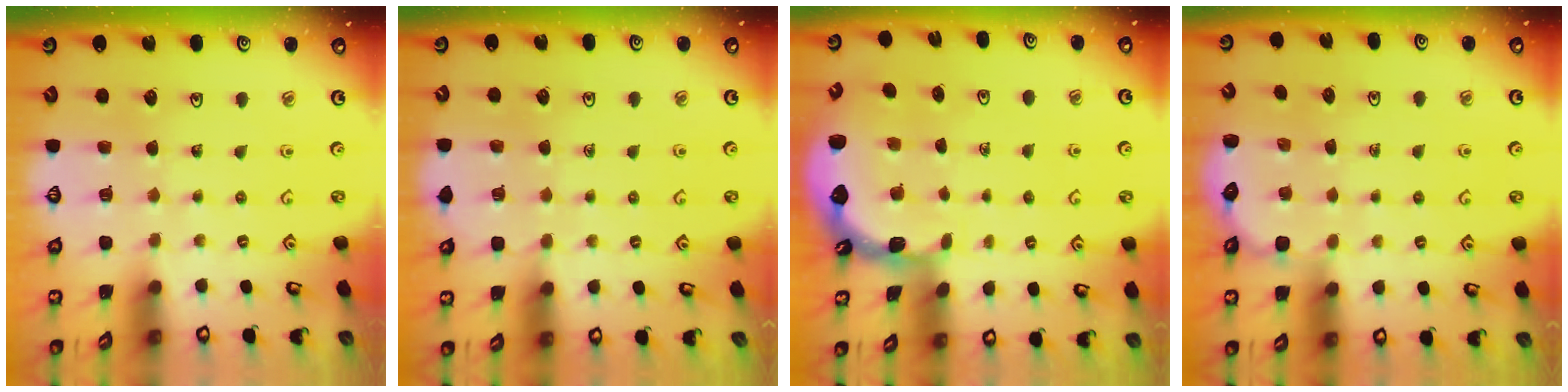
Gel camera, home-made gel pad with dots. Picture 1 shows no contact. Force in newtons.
{"total": 3.3, "press": 3.3, "slide": 0.4}
{"total": 1.5, "press": 1.5, "slide": 0.2}
{"total": 2.2, "press": 2.2, "slide": 0.3}